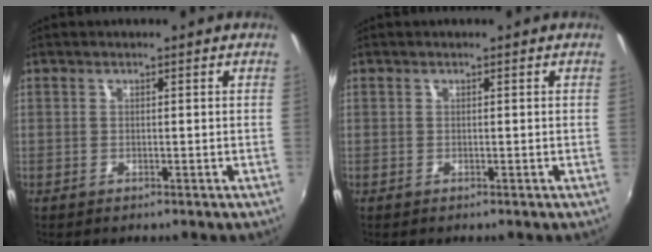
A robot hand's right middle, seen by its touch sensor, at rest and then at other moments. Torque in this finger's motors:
{"motor_torque": [-0.06, -0.07, 0.00, 0.00]}